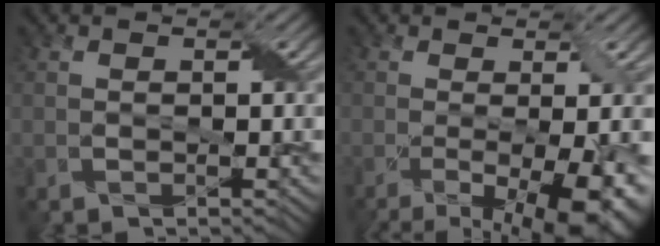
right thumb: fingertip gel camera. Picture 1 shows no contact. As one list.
[{"total": 11.8, "force": [-3.6, 3.8, 10.6], "torque": [-0.142, -0.028, -0.032]}]